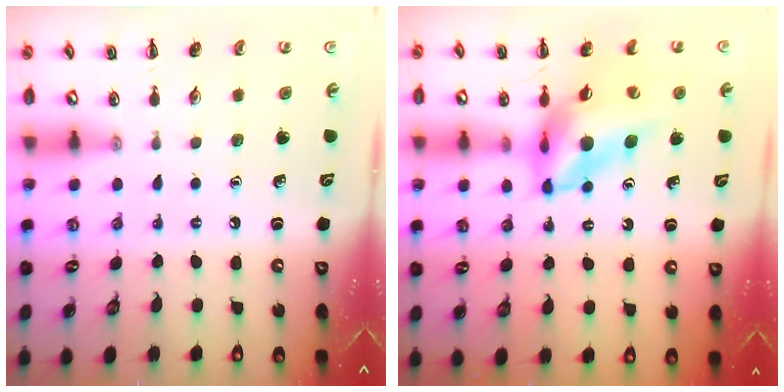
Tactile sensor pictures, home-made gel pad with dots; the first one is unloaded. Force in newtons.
{"total": 13.2, "press": 12.5, "slide": 4.3}